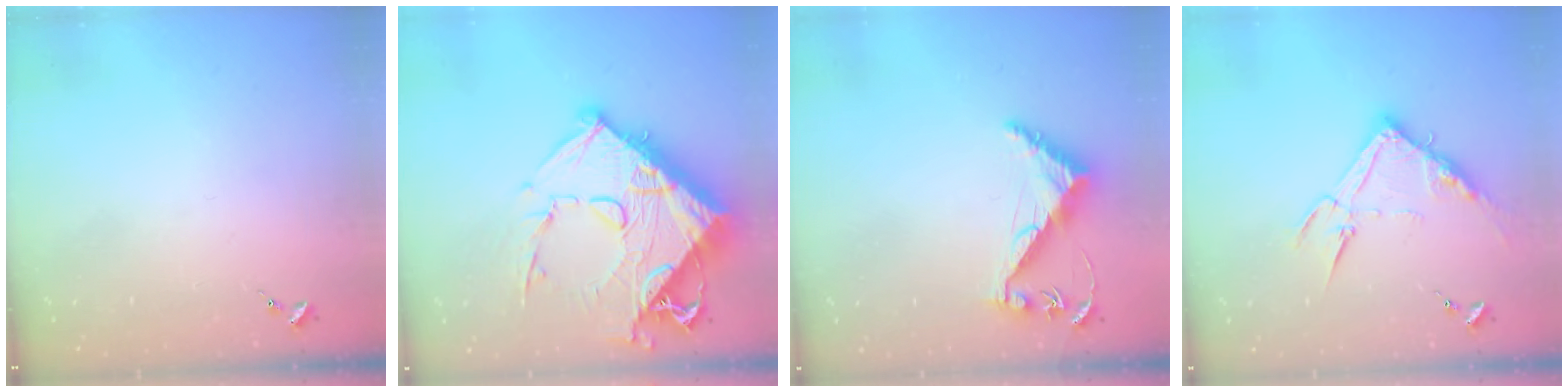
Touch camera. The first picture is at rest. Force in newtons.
{"total": 25.7, "press": 25.6, "slide": 2.6}
{"total": 7.3, "press": 7.3, "slide": 0.6}
{"total": 13.9, "press": 13.8, "slide": 0.9}